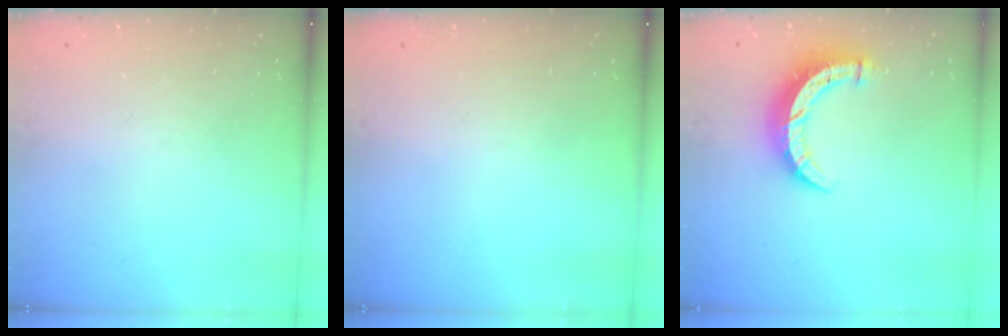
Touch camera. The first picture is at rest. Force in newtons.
{"total": 0.0}
{"total": 8.8, "press": 8.7, "slide": 0.9}